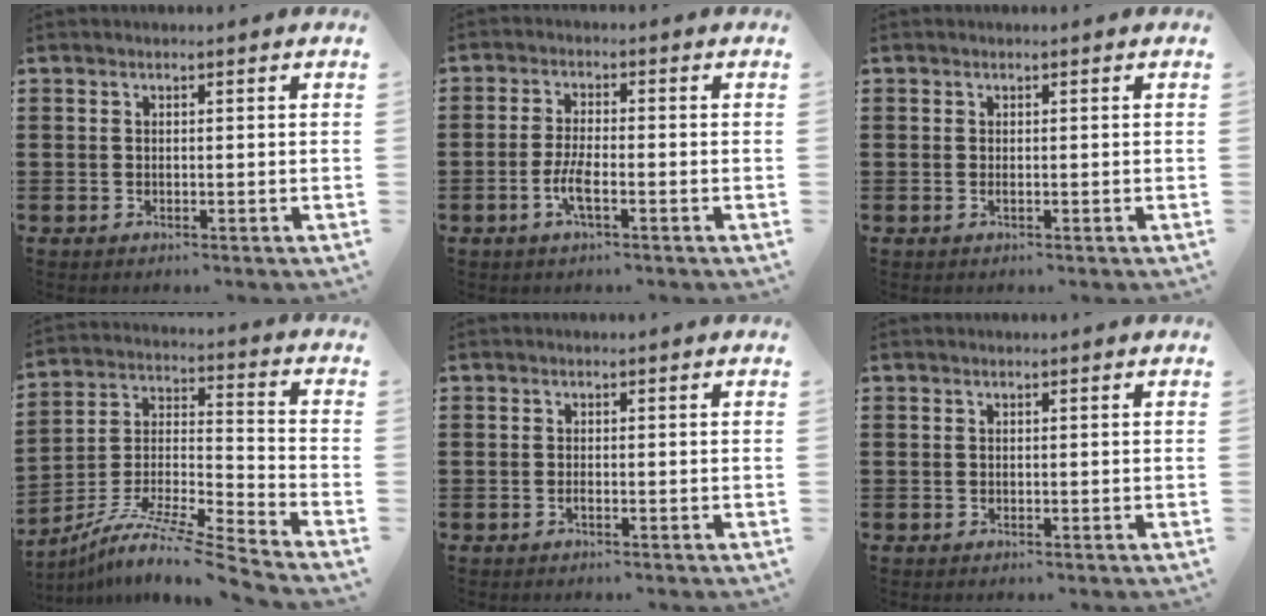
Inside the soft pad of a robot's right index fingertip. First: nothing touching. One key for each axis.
{"total": 3.2, "fx": -1.4, "fy": 0.6, "fz": 2.8, "tx": -0.063, "ty": -0.005, "tz": -0.028}
{"total": 0.5, "fx": -0.1, "fy": 0.1, "fz": 0.5, "tx": -0.010, "ty": -0.003, "tz": -0.002}
{"total": 9.7, "fx": -8.2, "fy": 0.1, "fz": 5.2, "tx": -0.097, "ty": -0.002, "tz": -0.167}
{"total": 0.7, "fx": -0.4, "fy": 0.1, "fz": 0.6, "tx": -0.012, "ty": -0.004, "tz": -0.006}
{"total": 0.0}